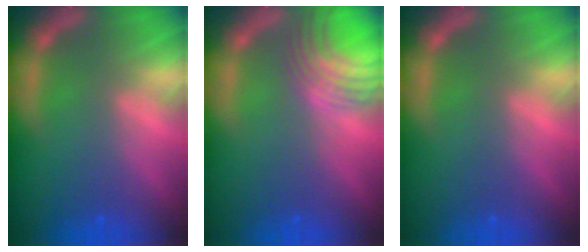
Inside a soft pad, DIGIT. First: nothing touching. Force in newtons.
{"total": 7.5}
{"total": 0.0}